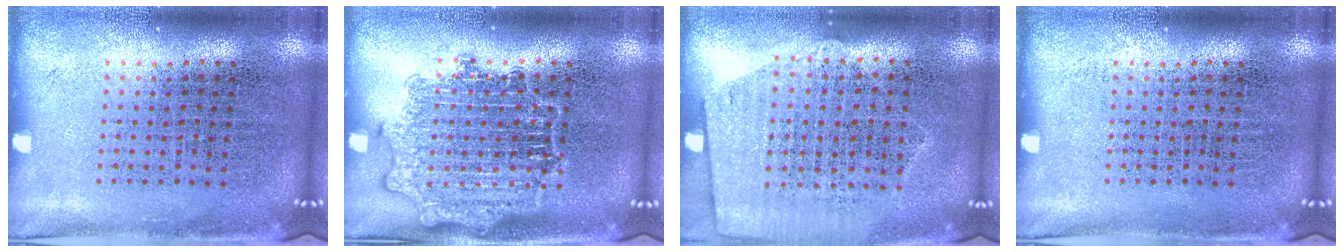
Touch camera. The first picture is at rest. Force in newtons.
{"total": 3.0, "press": 3.0, "slide": 0.4}
{"total": 1.2, "press": 1.1, "slide": 0.6}
{"total": 0.0}